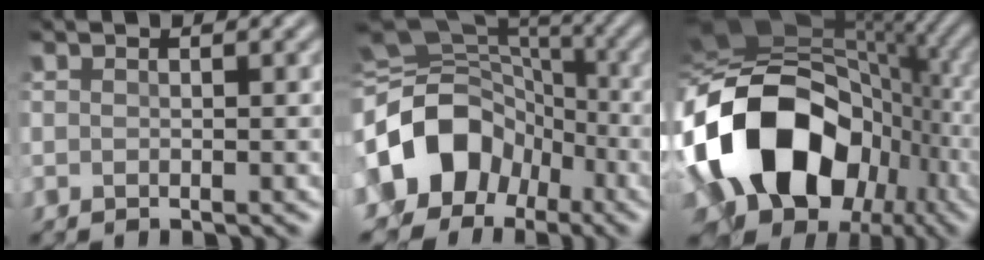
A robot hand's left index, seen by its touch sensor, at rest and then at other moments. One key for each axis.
{"total": 13.1, "fx": -4.1, "fy": 10.0, "fz": 7.4, "tx": -0.161, "ty": -0.010, "tz": -0.073}
{"total": 17.2, "fx": -3.6, "fy": 12.4, "fz": 11.5, "tx": -0.215, "ty": -0.007, "tz": -0.061}